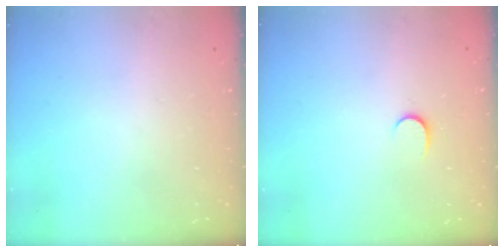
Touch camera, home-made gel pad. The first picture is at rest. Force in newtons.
{"total": 4.9, "press": 4.9, "slide": 0.6}